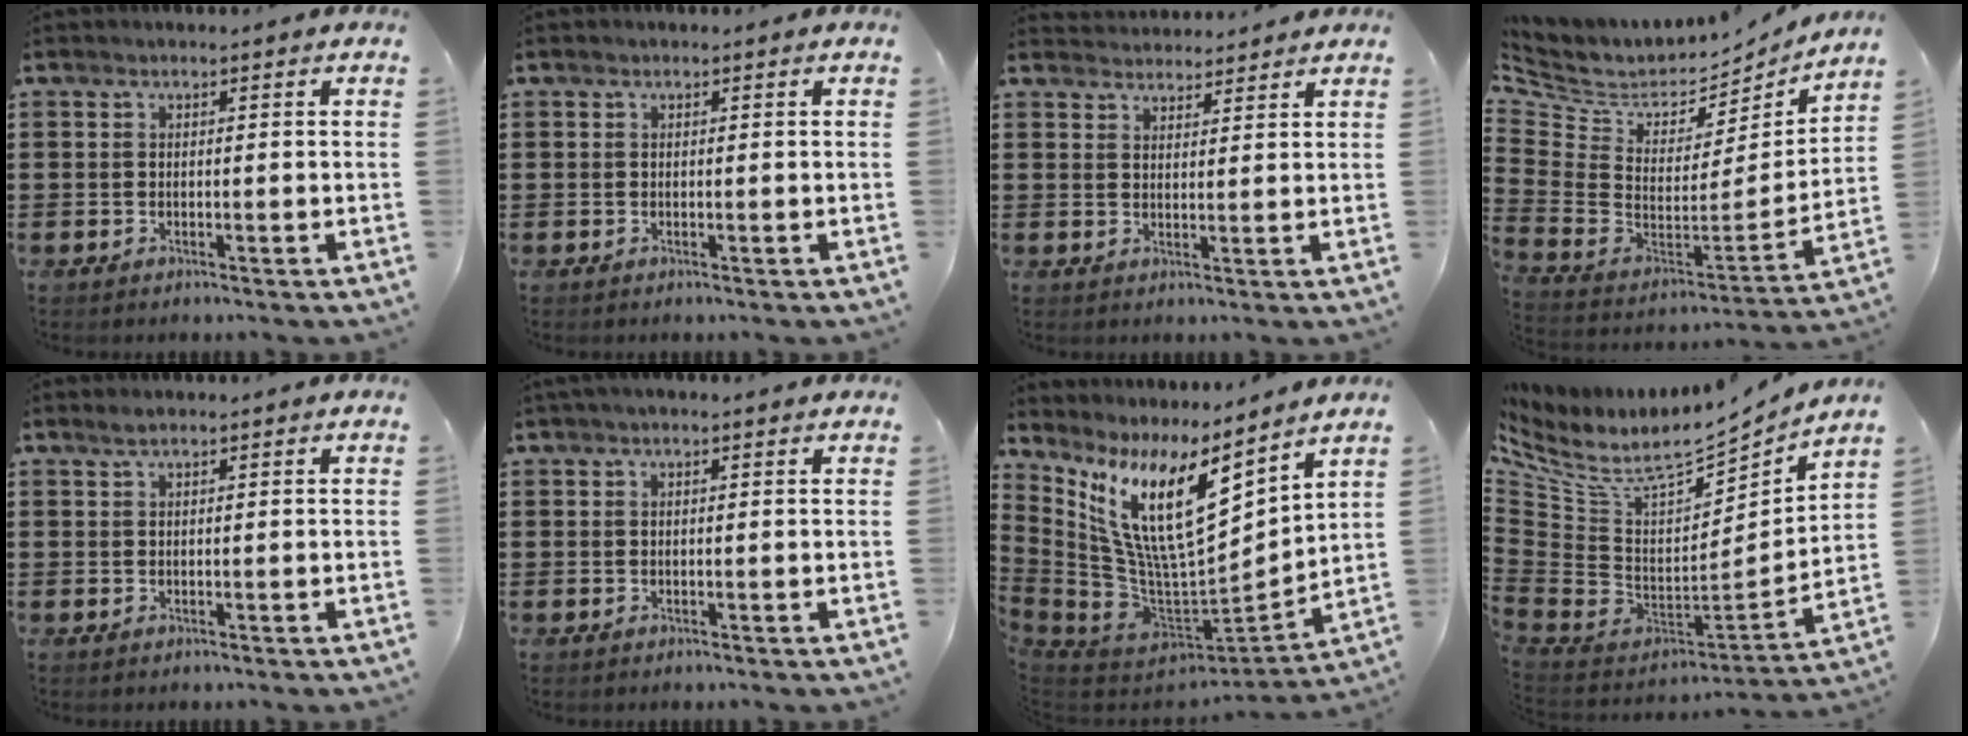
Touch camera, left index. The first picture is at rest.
{"total": 0.0}
{"total": 2.6, "force": [2.6, 0.3, -0.4], "torque": [0.000, -0.007, 0.050]}
{"total": 4.5, "force": [3.5, 2.6, 0.8], "torque": [-0.049, -0.045, 0.060]}
{"total": 1.2, "force": [0.8, 0.2, 0.8], "torque": [-0.016, 0.001, 0.015]}
{"total": 1.0, "force": [0.7, 0.2, 0.8], "torque": [-0.015, 0.002, 0.012]}
{"total": 15.6, "force": [7.4, 4.6, 12.9], "torque": [-0.292, -0.045, 0.122]}
{"total": 8.7, "force": [6.5, 3.1, 4.9], "torque": [-0.123, -0.062, 0.110]}